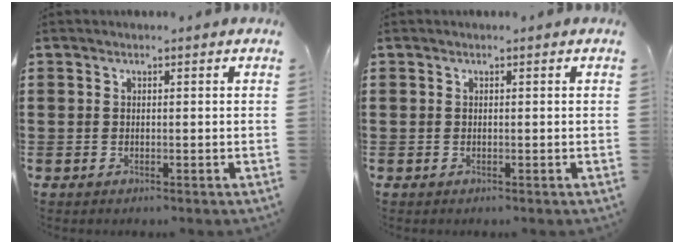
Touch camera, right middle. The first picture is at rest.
{"total": 0.0}